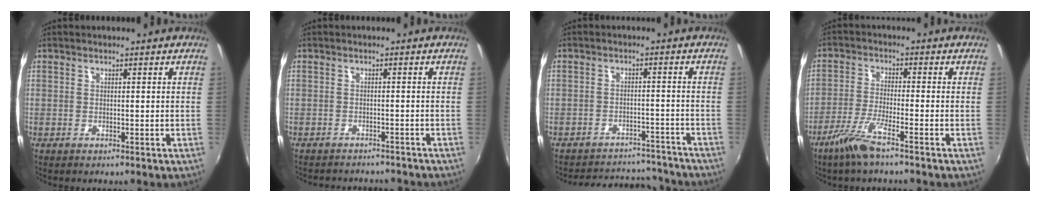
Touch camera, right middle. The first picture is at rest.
{"total": 7.3, "force": [-6.7, 1.8, 2.2], "torque": [-0.053, -0.012, -0.092]}
{"total": 14.3, "force": [-12.8, 5.4, 3.4], "torque": [-0.076, 0.038, -0.151]}
{"total": 7.0, "force": [-4.8, 0.1, 5.0], "torque": [-0.116, -0.009, -0.095]}